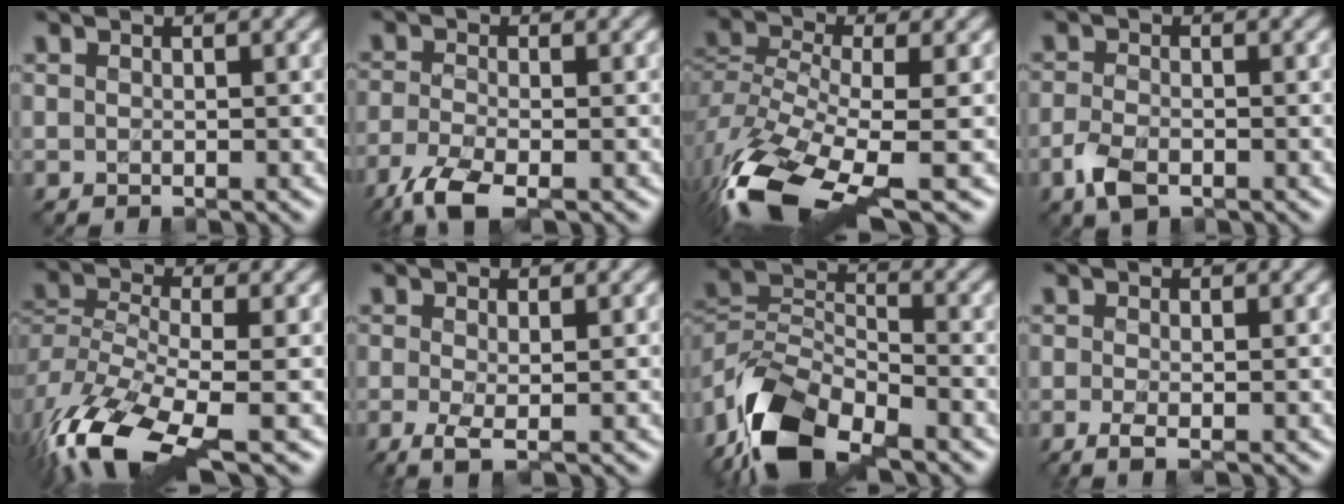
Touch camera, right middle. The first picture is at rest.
{"total": 4.6, "force": [-3.2, 1.4, 3.1], "torque": [-0.074, -0.014, -0.073]}
{"total": 11.8, "force": [-6.9, 4.3, 8.6], "torque": [-0.199, -0.019, -0.125]}
{"total": 2.8, "force": [-1.5, 1.4, 1.9], "torque": [-0.046, -0.006, -0.036]}
{"total": 11.9, "force": [-7.0, 4.5, 8.5], "torque": [-0.198, -0.022, -0.126]}
{"total": 2.6, "force": [-0.7, 0.7, 2.4], "torque": [-0.055, -0.010, -0.017]}
{"total": 10.3, "force": [-7.1, 4.8, 5.8], "torque": [-0.114, -0.008, -0.147]}
{"total": 1.8, "force": [-0.8, 0.5, 1.6], "torque": [-0.035, -0.009, -0.019]}